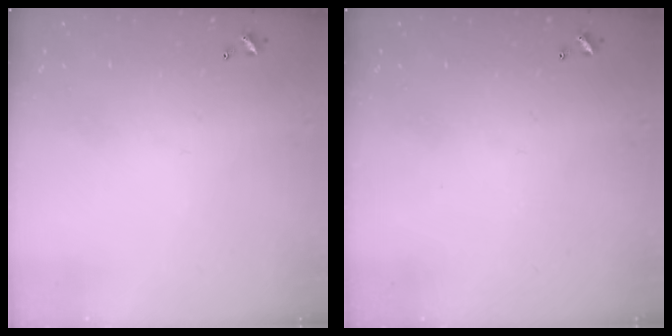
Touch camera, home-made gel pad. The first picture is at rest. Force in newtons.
{"total": 0.0}